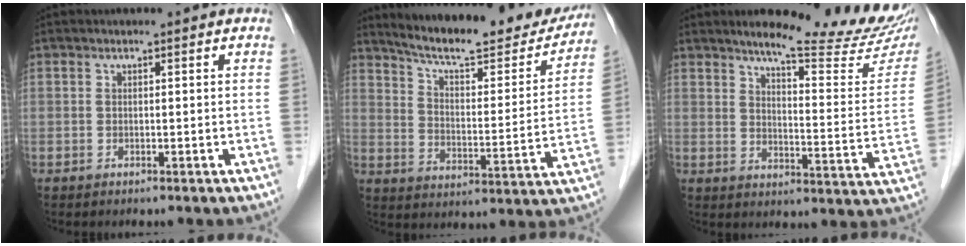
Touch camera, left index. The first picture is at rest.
{"total": 21.6, "force": [19.5, 3.8, 8.5], "torque": [-0.122, -0.029, 0.264]}
{"total": 18.9, "force": [16.7, 1.4, 8.8], "torque": [-0.110, -0.067, 0.204]}